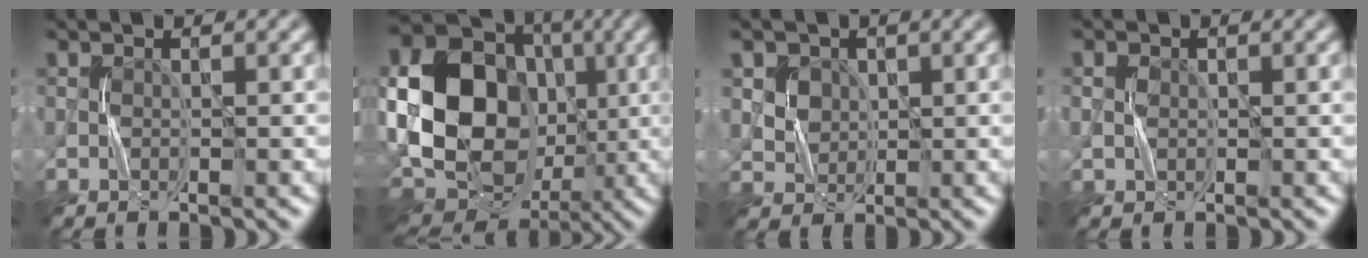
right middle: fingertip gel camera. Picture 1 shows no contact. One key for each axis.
{"total": 21.4, "fx": 1.0, "fy": 17.7, "fz": 12.0, "tx": -0.244, "ty": 0.023, "tz": -0.007}
{"total": 4.4, "fx": 2.0, "fy": 3.4, "fz": 1.9, "tx": -0.055, "ty": 0.008, "tz": 0.047}
{"total": 1.0, "fx": 0.1, "fy": 0.8, "fz": 0.5, "tx": -0.011, "ty": 0.003, "tz": 0.002}